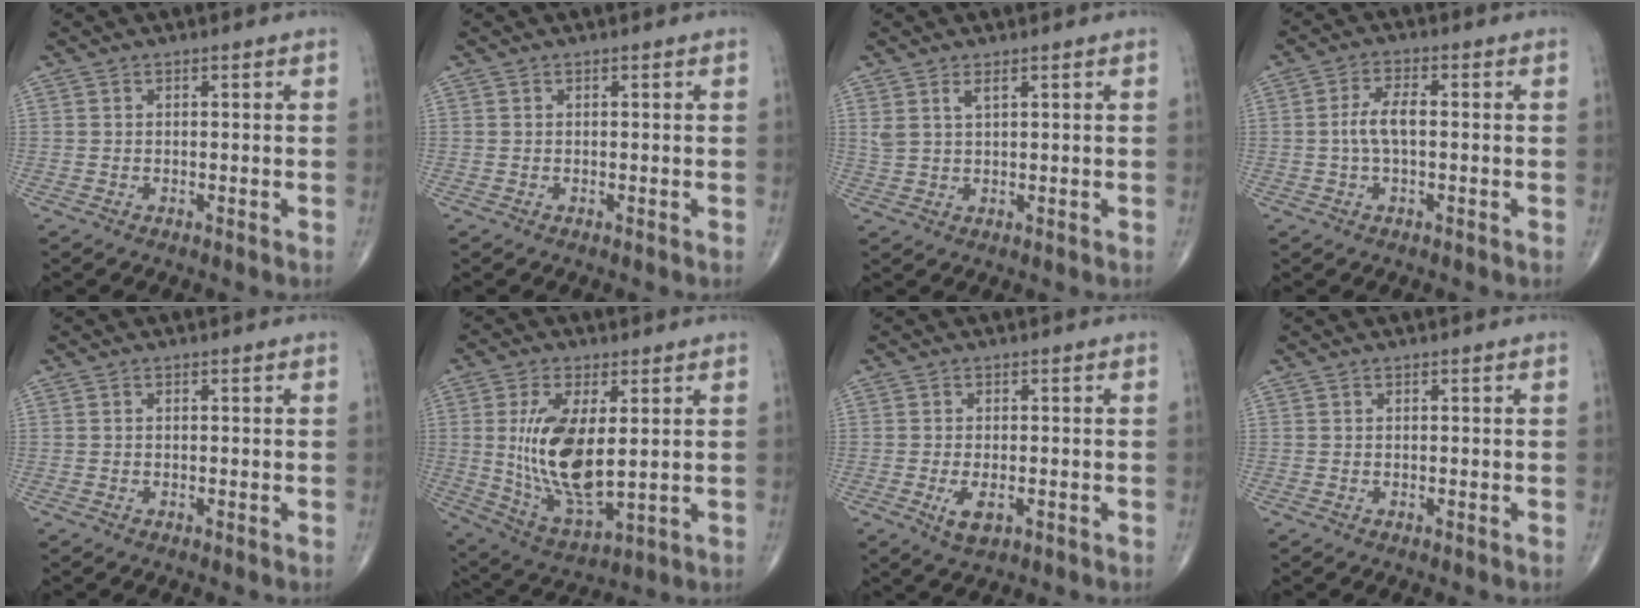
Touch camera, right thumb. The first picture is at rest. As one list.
[{"total": 0.0}, {"total": 2.7, "force": [1.6, 0.9, 2.1], "torque": [-0.046, -0.004, 0.038]}, {"total": 4.8, "force": [-0.2, 2.0, 4.4], "torque": [-0.095, 0.013, -0.007]}, {"total": 0.0}, {"total": 15.5, "force": [1.8, 6.9, 13.8], "torque": [-0.262, -0.023, 0.048]}, {"total": 3.9, "force": [-1.3, 1.8, 3.2], "torque": [-0.057, -0.006, -0.017]}, {"total": 0.0}]